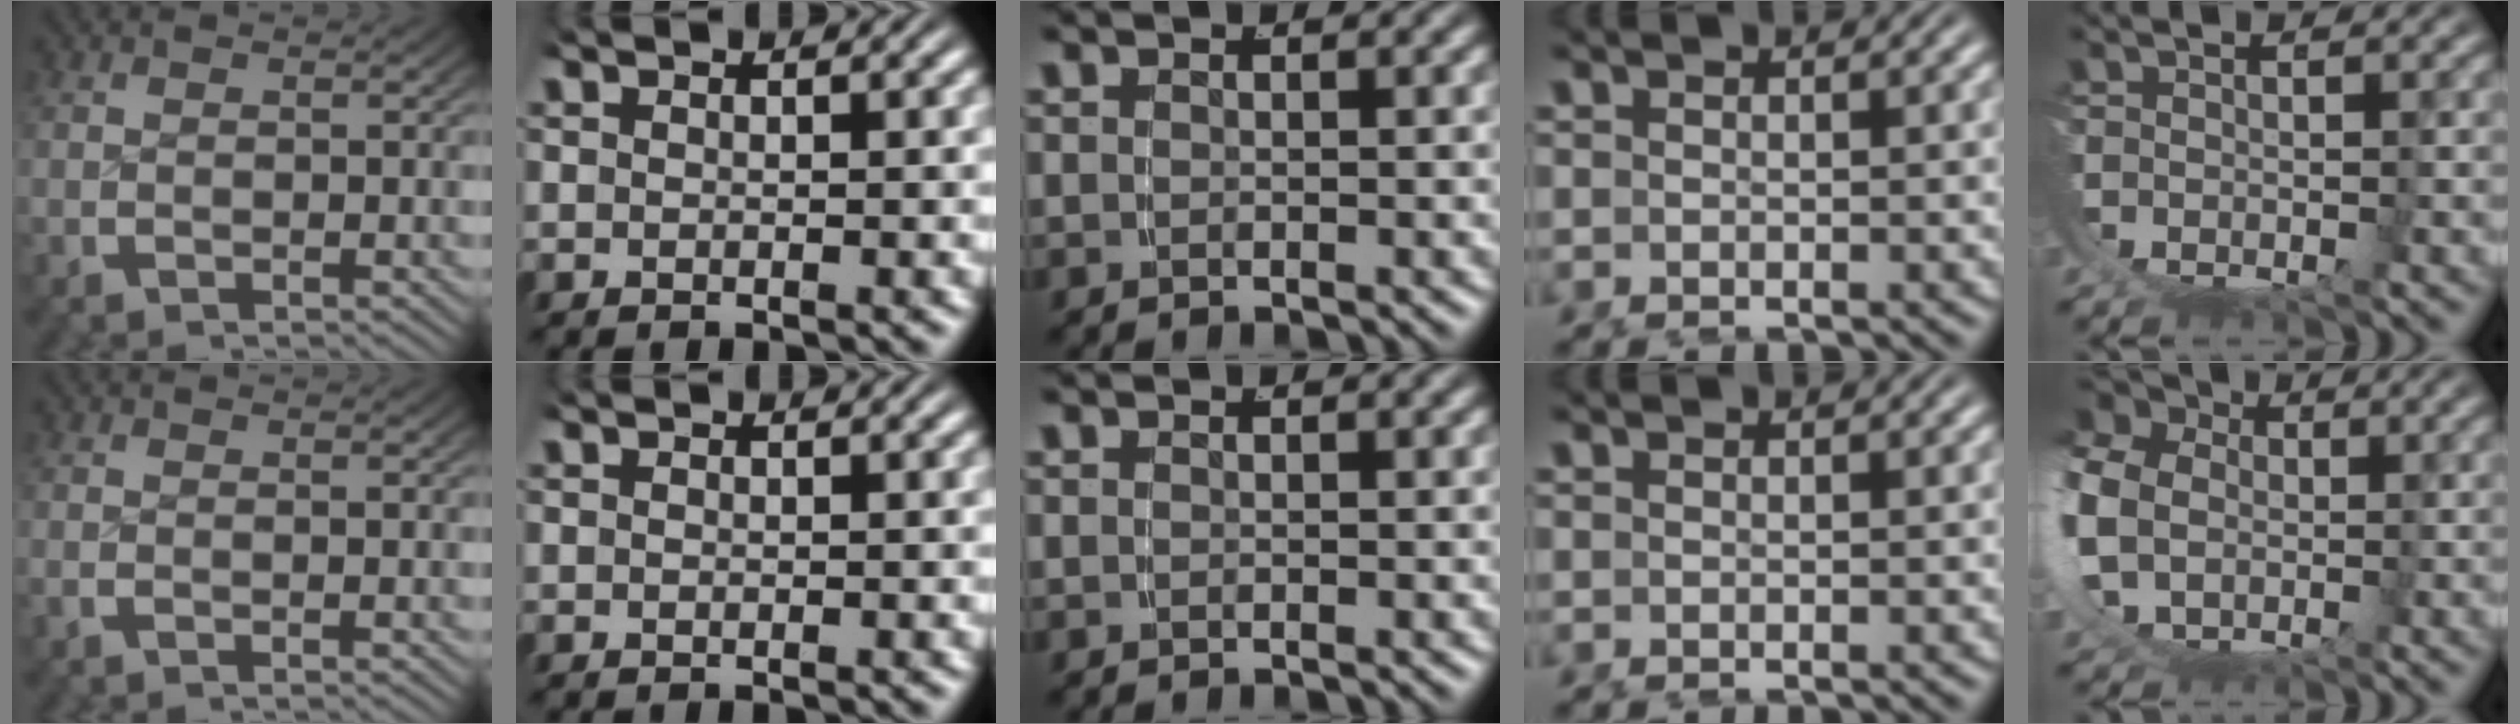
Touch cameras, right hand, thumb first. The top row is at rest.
{"thumb": {"total": 0.6, "force": [-0.4, 0.2, 0.5], "torque": [-0.014, -0.004, -0.006]}, "little": {"total": 10.6, "force": [2.6, 8.2, 6.2], "torque": [-0.141, -0.002, 0.034]}}